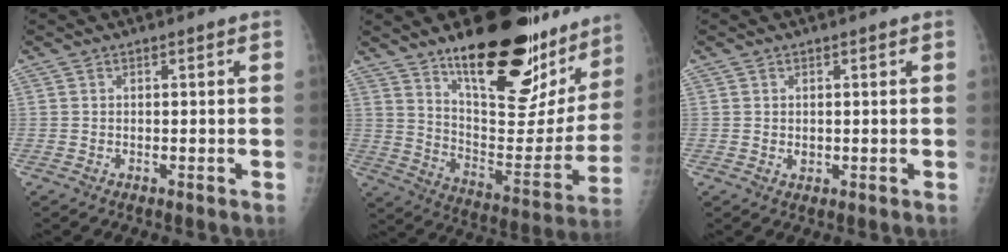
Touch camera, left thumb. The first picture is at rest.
{"total": 29.4, "force": [19.9, 10.7, 18.7], "torque": [-0.229, -0.099, 0.303]}
{"total": 1.1, "force": [0.1, 0.9, 0.6], "torque": [-0.005, -0.001, 0.005]}